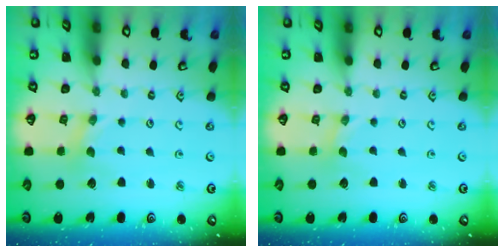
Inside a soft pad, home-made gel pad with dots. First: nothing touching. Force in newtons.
{"total": 0.0}